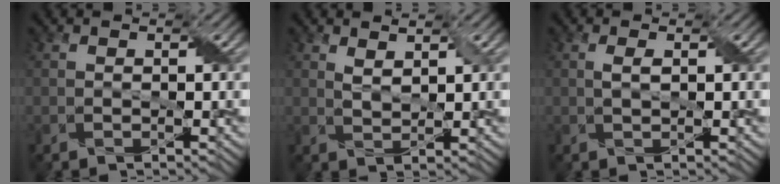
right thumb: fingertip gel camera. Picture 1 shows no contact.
{"total": 2.0, "force": [1.2, 0.7, 1.4], "torque": [-0.037, -0.002, 0.028]}
{"total": 1.2, "force": [0.3, 0.4, 1.1], "torque": [-0.029, 0.003, 0.006]}